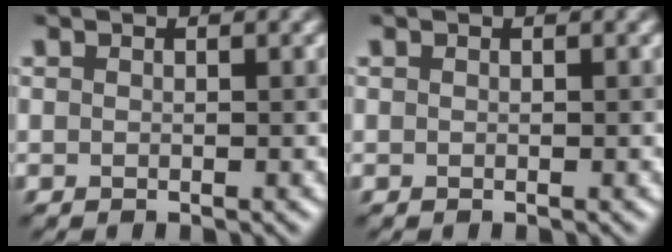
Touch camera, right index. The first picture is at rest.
{"total": 0.0}